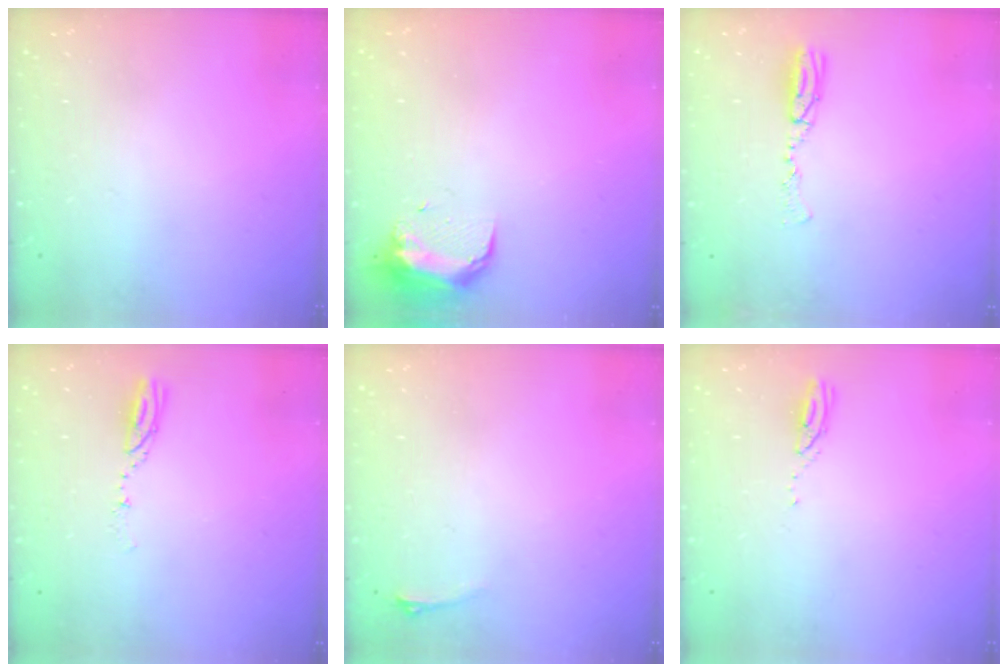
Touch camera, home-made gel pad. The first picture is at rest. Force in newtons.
{"total": 9.2, "press": 9.2, "slide": 0.6}
{"total": 5.6, "press": 5.3, "slide": 1.9}
{"total": 3.9, "press": 3.9, "slide": 0.4}
{"total": 2.9, "press": 2.6, "slide": 1.5}
{"total": 3.0, "press": 3.0, "slide": 0.1}